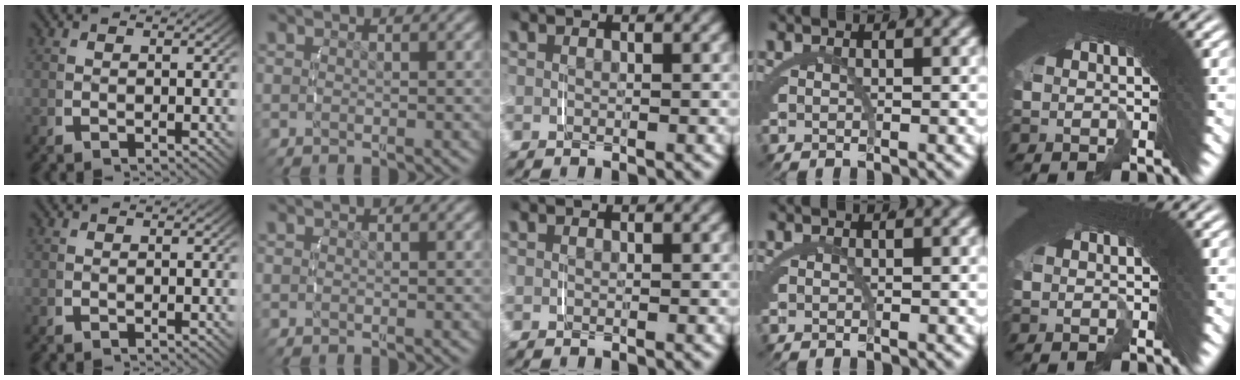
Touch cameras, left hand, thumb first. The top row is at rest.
{}